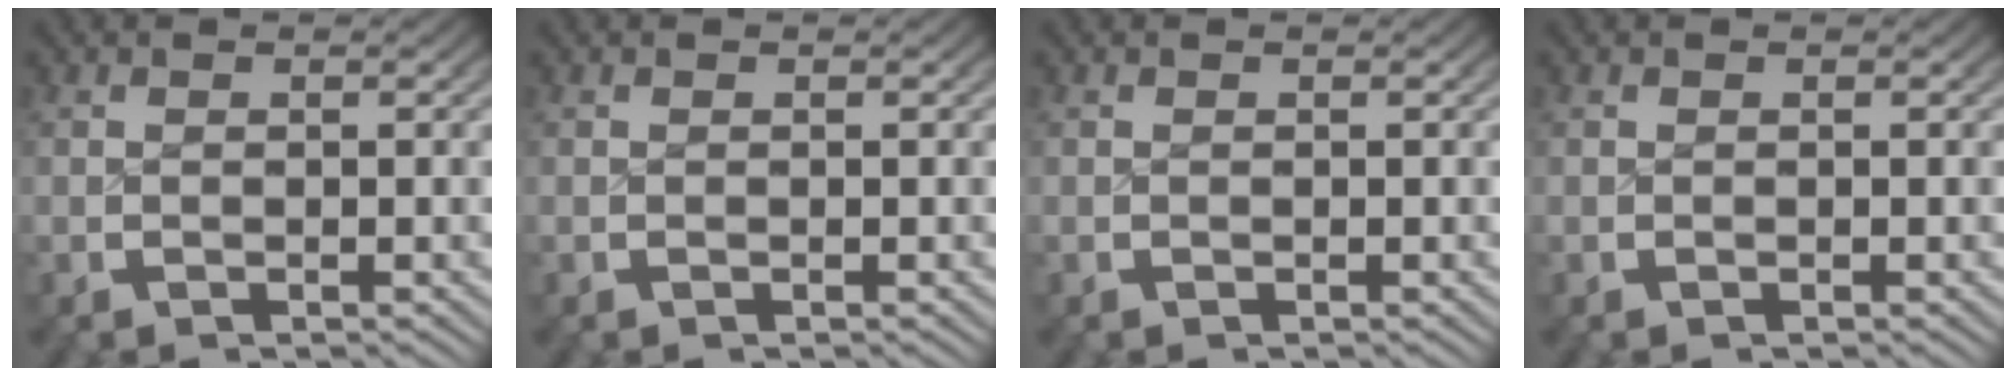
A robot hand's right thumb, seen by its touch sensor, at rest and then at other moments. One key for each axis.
{"total": 0.0}
{"total": 0.0}
{"total": 0.0}